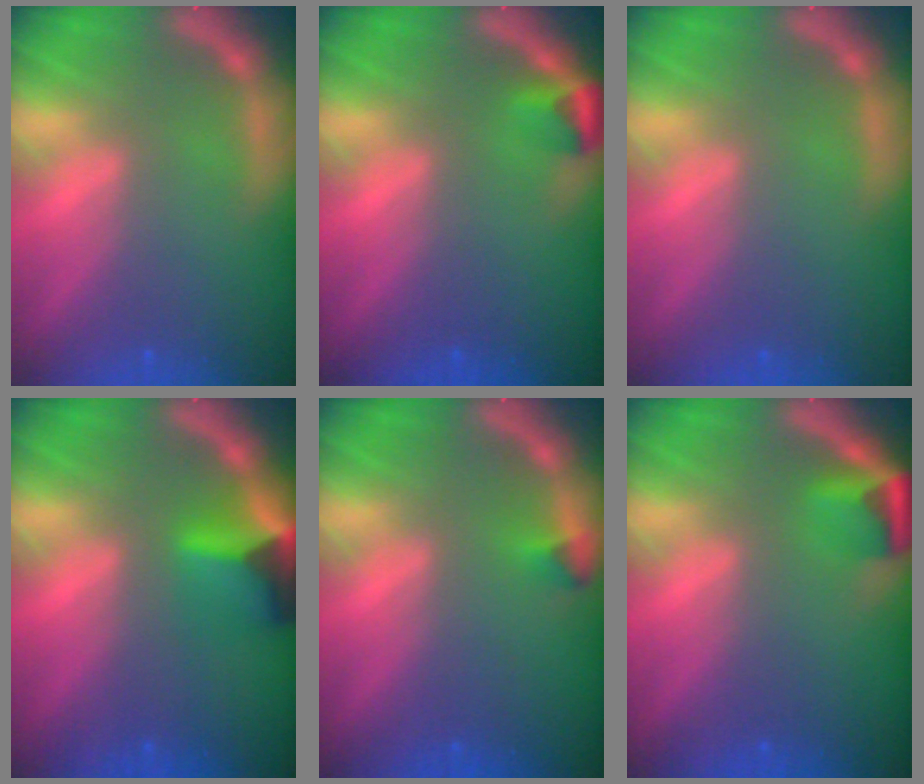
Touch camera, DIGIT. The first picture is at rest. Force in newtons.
{"total": 1.9}
{"total": 0.0}
{"total": 4.9}
{"total": 0.9}
{"total": 2.9}